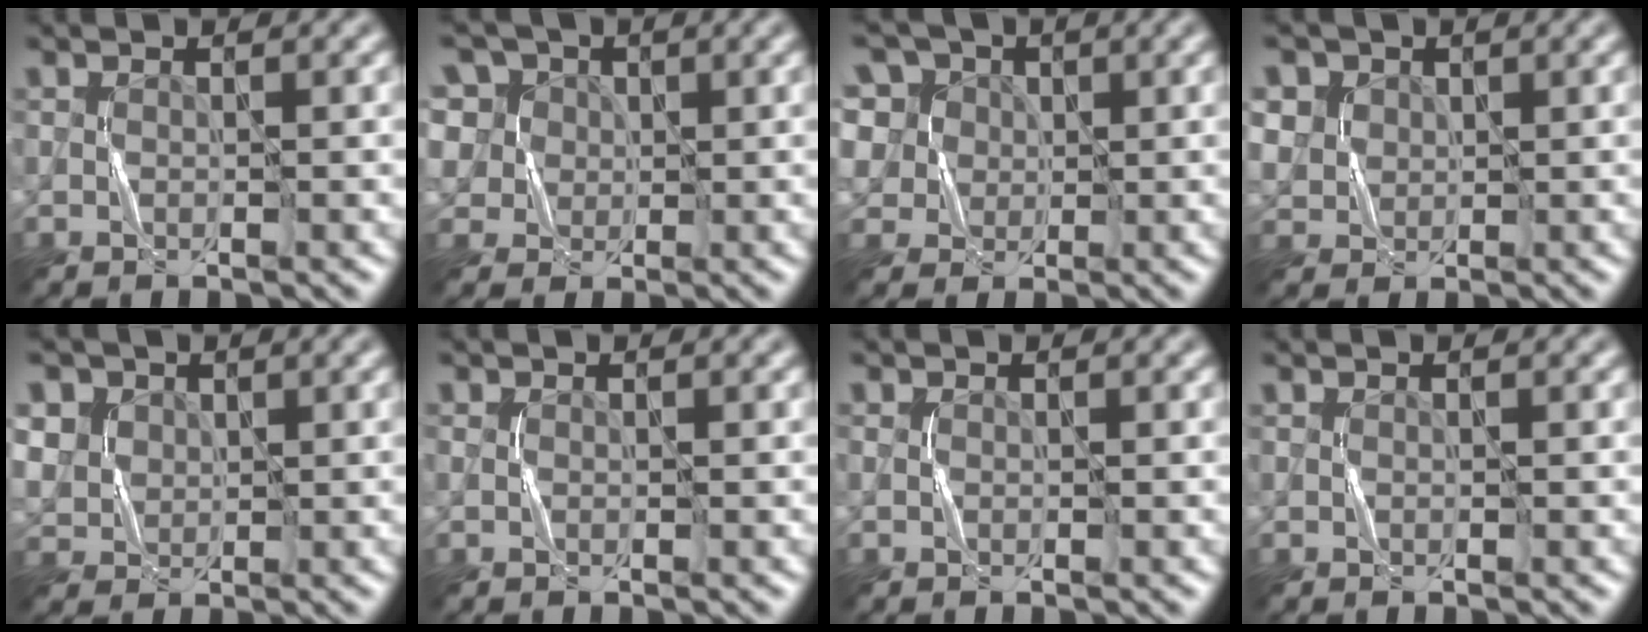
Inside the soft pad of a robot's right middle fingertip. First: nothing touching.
{"total": 9.2, "force": [4.5, 7.2, 3.7], "torque": [-0.092, 0.026, 0.060]}
{"total": 10.6, "force": [5.2, 8.1, 4.5], "torque": [-0.115, 0.033, 0.075]}
{"total": 4.0, "force": [1.8, 3.4, 1.2], "torque": [-0.049, 0.005, 0.040]}
{"total": 5.2, "force": [2.3, 4.3, 1.8], "torque": [-0.068, 0.010, 0.044]}
{"total": 0.0}
{"total": 0.0}
{"total": 0.0}